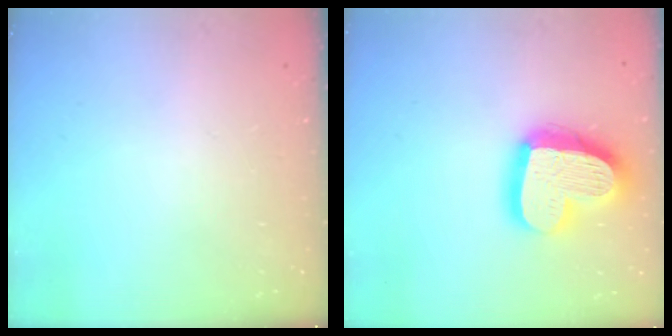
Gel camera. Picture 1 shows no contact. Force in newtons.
{"total": 21.6, "press": 21.5, "slide": 1.9}